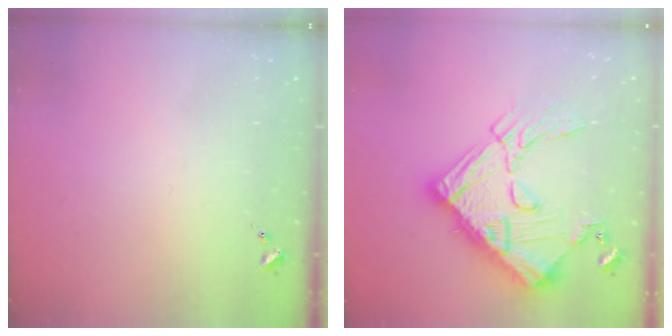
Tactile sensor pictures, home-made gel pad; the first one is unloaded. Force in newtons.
{"total": 24.8, "press": 24.7, "slide": 2.3}